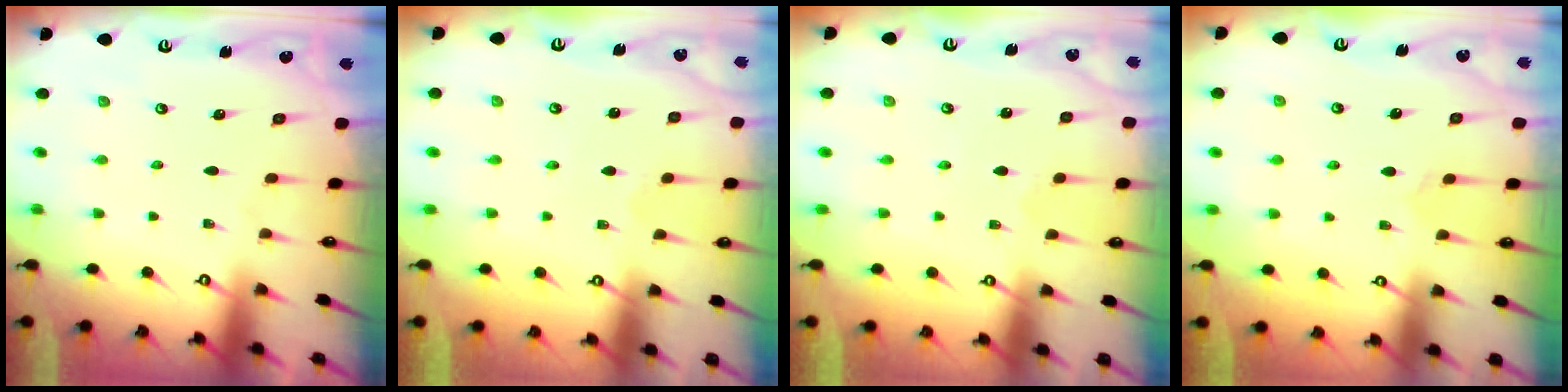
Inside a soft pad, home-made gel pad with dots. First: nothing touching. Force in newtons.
{"total": 0.7, "press": 0.7, "slide": 0.1}
{"total": 0.7, "press": 0.7, "slide": 0.1}
{"total": 3.9, "press": 3.9, "slide": 0.4}